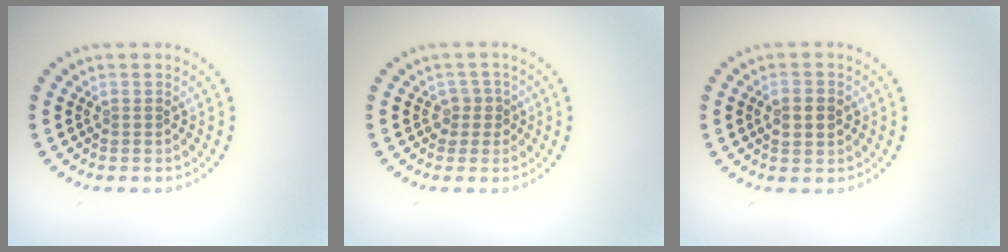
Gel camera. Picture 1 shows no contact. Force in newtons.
{"total": 1.6, "press": 1.2, "slide": 1.1}
{"total": 2.4, "press": 2.4, "slide": 0.2}